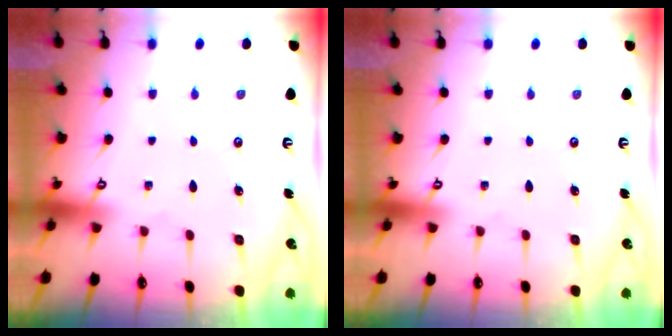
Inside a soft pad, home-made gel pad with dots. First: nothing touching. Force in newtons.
{"total": 0.0}